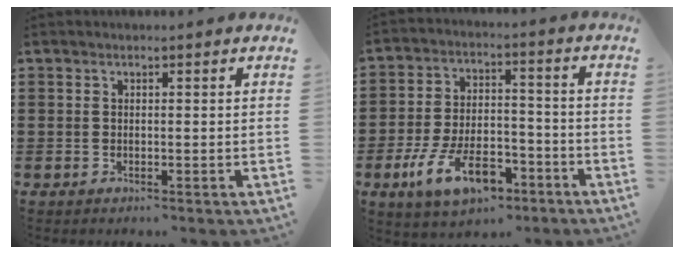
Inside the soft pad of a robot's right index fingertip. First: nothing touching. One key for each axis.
{"total": 10.6, "fx": -6.0, "fy": 4.9, "fz": 7.3, "tx": -0.153, "ty": 0.011, "tz": -0.110}